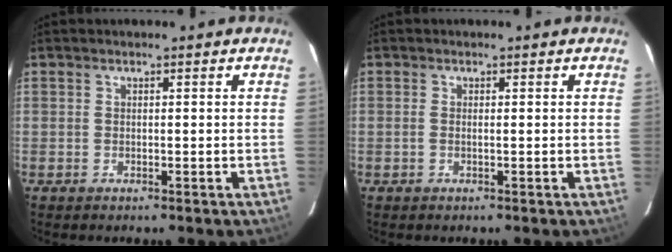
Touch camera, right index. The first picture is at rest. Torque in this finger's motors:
{"motor_torque": [-0.39, 0.00, -0.04, -0.01]}